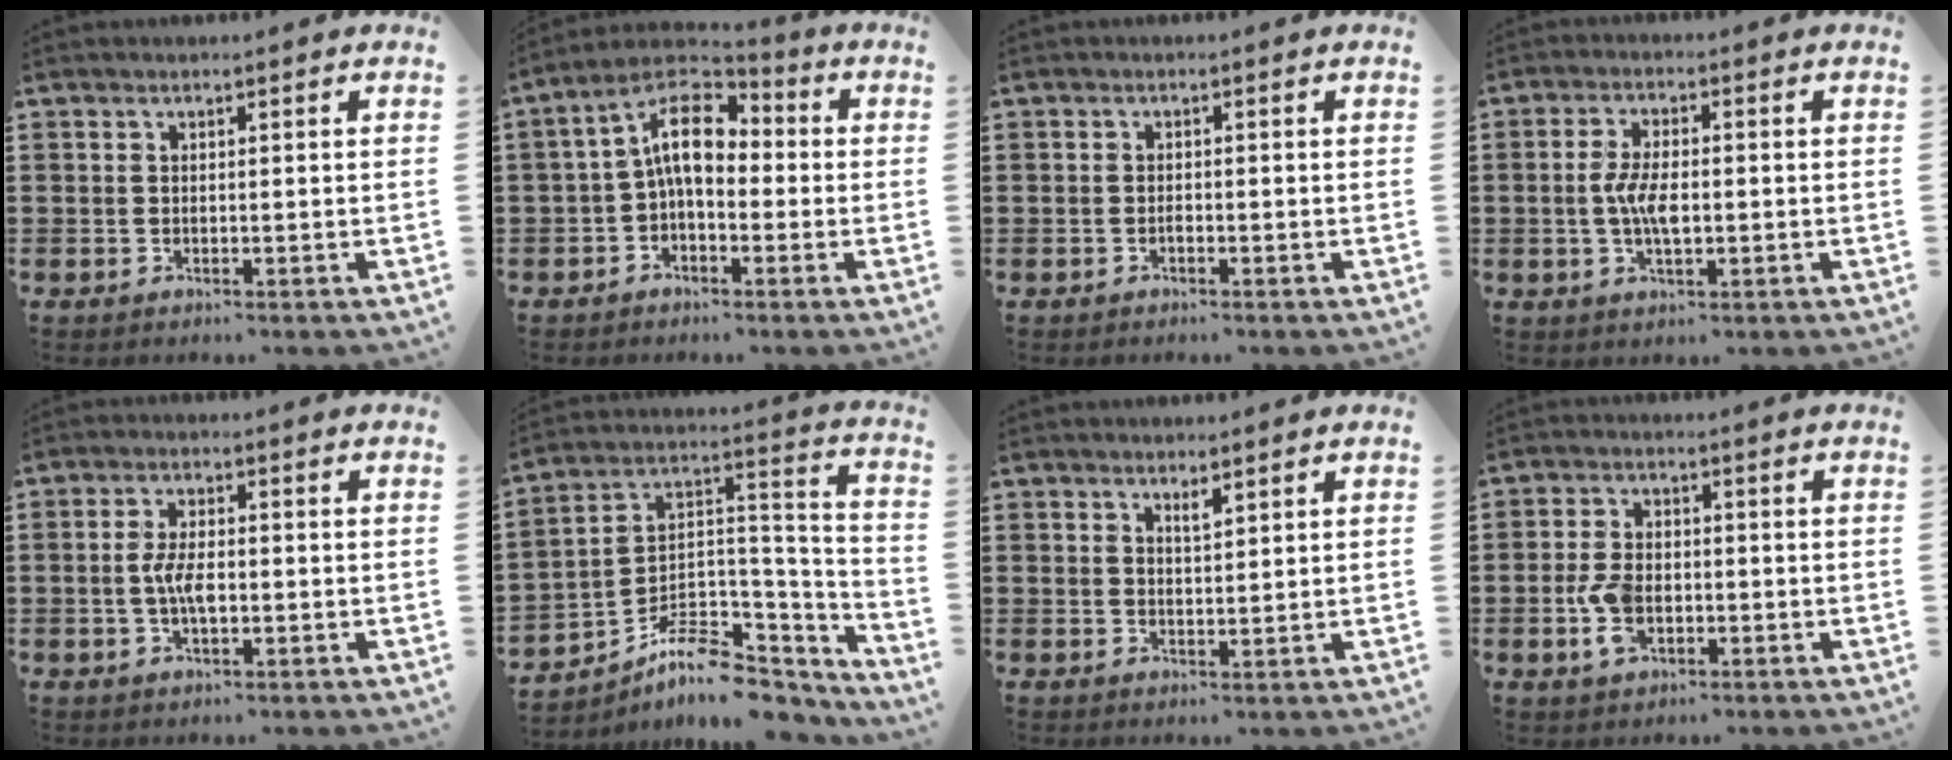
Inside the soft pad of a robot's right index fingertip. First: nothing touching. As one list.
[{"total": 8.3, "force": [0.4, 3.7, 7.4], "torque": [-0.153, 0.011, 0.002]}, {"total": 0.6, "force": [-0.4, 0.2, 0.5], "torque": [-0.010, -0.005, -0.006]}, {"total": 5.4, "force": [-0.5, 2.2, 4.9], "torque": [-0.110, -0.002, -0.016]}, {"total": 4.6, "force": [-0.7, 1.9, 4.2], "torque": [-0.089, 0.001, -0.017]}, {"total": 8.9, "force": [-6.5, 4.1, 4.4], "torque": [-0.086, 0.008, -0.123]}, {"total": 1.7, "force": [1.3, 0.3, 1.0], "torque": [-0.021, 0.000, 0.023]}, {"total": 5.4, "force": [-1.3, 3.3, 4.0], "torque": [-0.099, -0.001, -0.029]}]